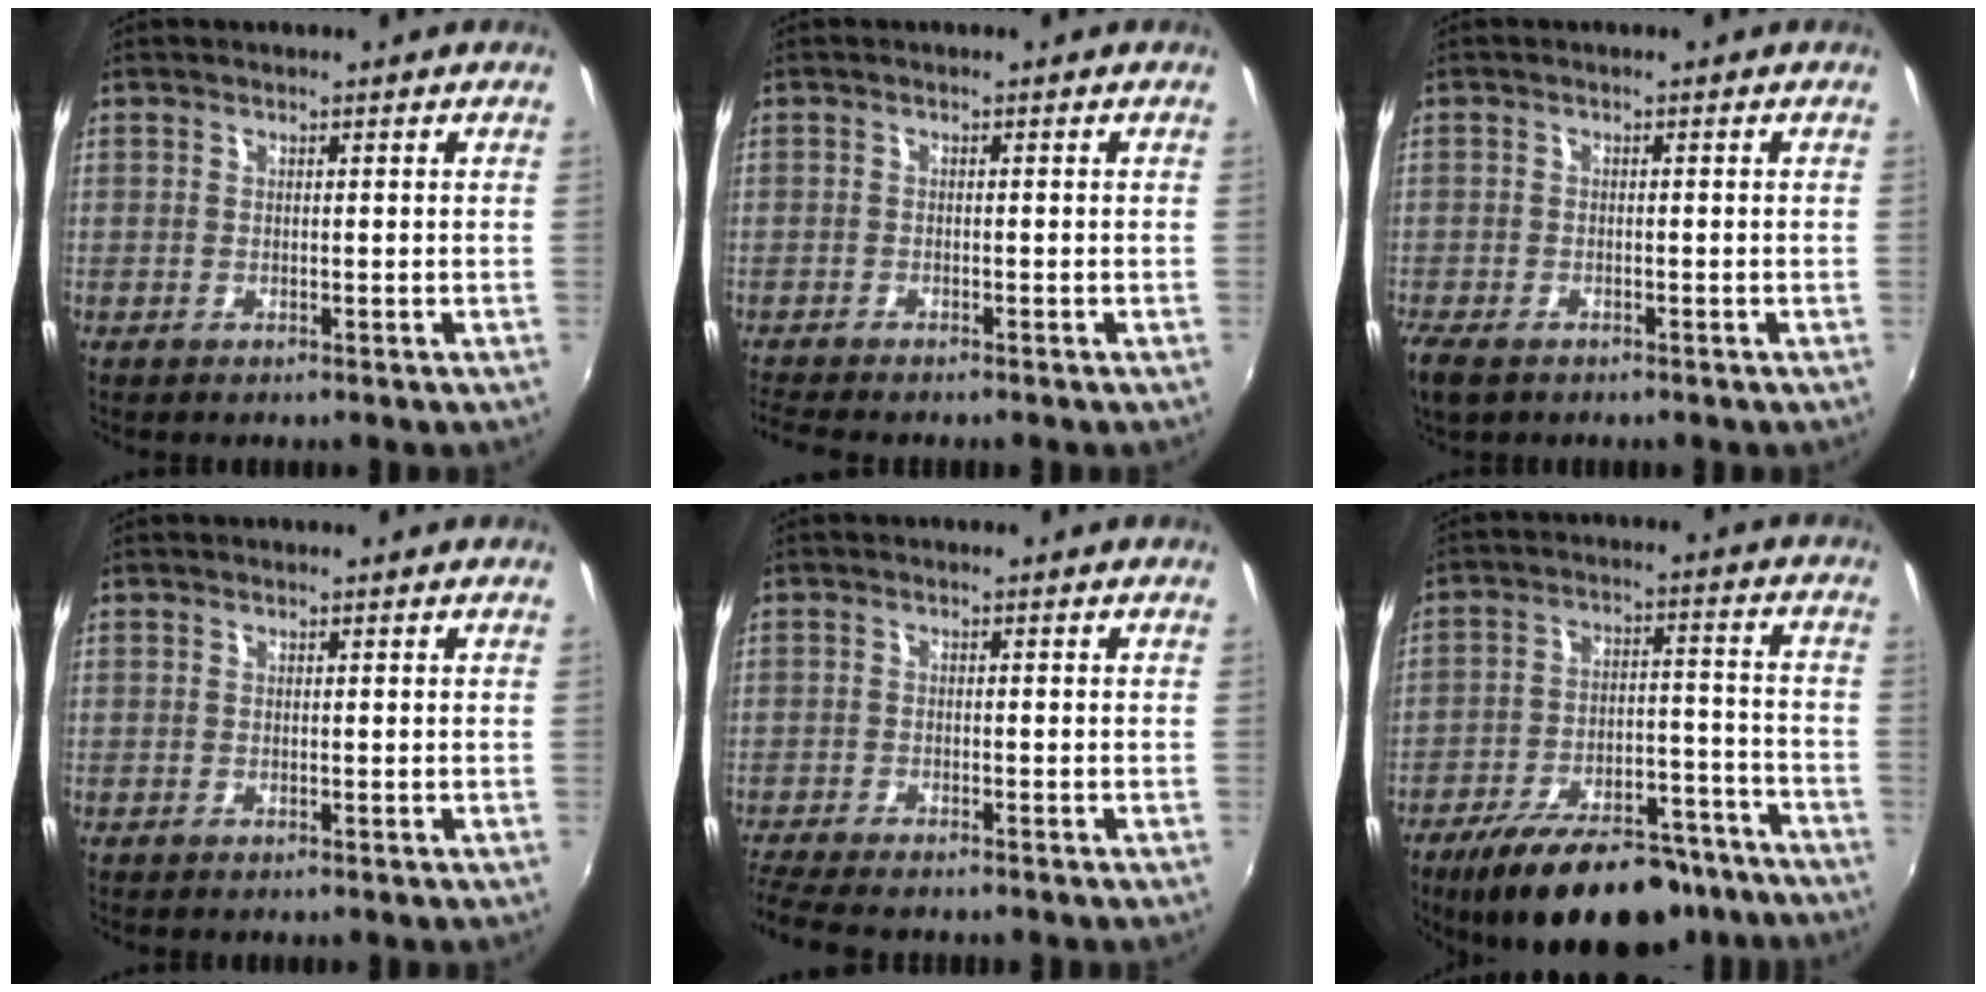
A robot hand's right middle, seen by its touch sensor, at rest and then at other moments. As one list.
[{"total": 4.9, "force": [-4.3, 0.6, 2.3], "torque": [-0.058, -0.023, -0.076]}, {"total": 4.5, "force": [-3.2, 2.0, 2.4], "torque": [-0.062, -0.018, -0.062]}, {"total": 0.0}, {"total": 7.9, "force": [-6.8, 1.2, 3.8], "torque": [-0.099, -0.032, -0.120]}, {"total": 22.9, "force": [-18.1, 8.6, 11.0], "torque": [-0.194, 0.002, -0.247]}]